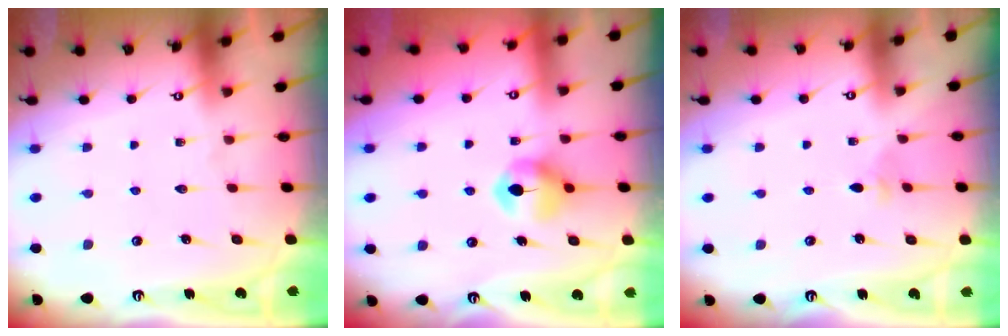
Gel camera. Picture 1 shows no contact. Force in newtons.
{"total": 7.3, "press": 7.3, "slide": 0.4}
{"total": 2.0, "press": 2.0, "slide": 0.5}